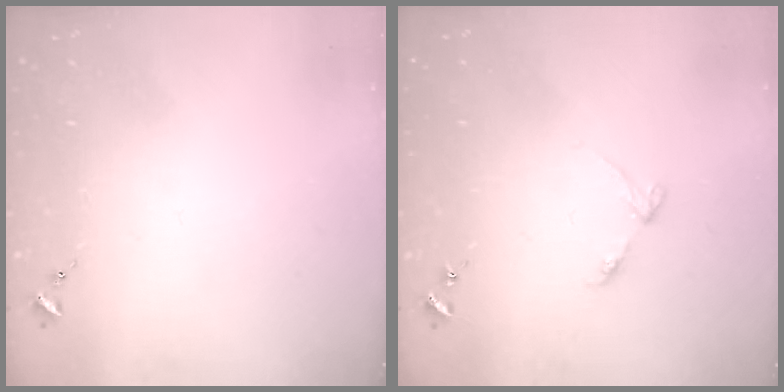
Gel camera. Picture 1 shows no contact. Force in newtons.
{"total": 3.6, "press": 3.5, "slide": 0.4}